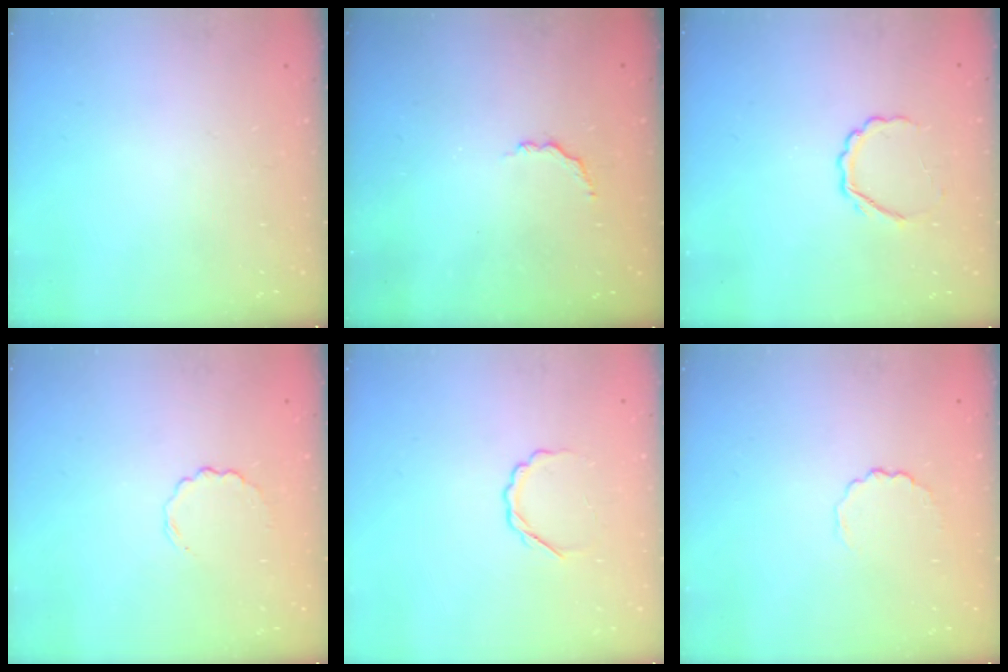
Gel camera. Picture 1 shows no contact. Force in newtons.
{"total": 2.6, "press": 2.4, "slide": 1.0}
{"total": 4.0, "press": 3.9, "slide": 0.9}
{"total": 3.9, "press": 3.6, "slide": 1.3}
{"total": 4.0, "press": 3.9, "slide": 0.9}
{"total": 3.1, "press": 2.9, "slide": 1.1}